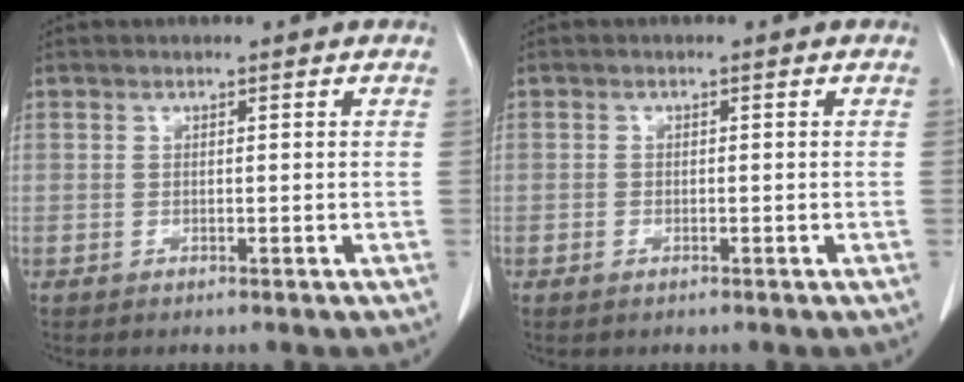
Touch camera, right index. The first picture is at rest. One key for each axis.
{"total": 1.3, "fx": -0.6, "fy": 0.9, "fz": 0.7, "tx": -0.015, "ty": 0.002, "tz": -0.007}